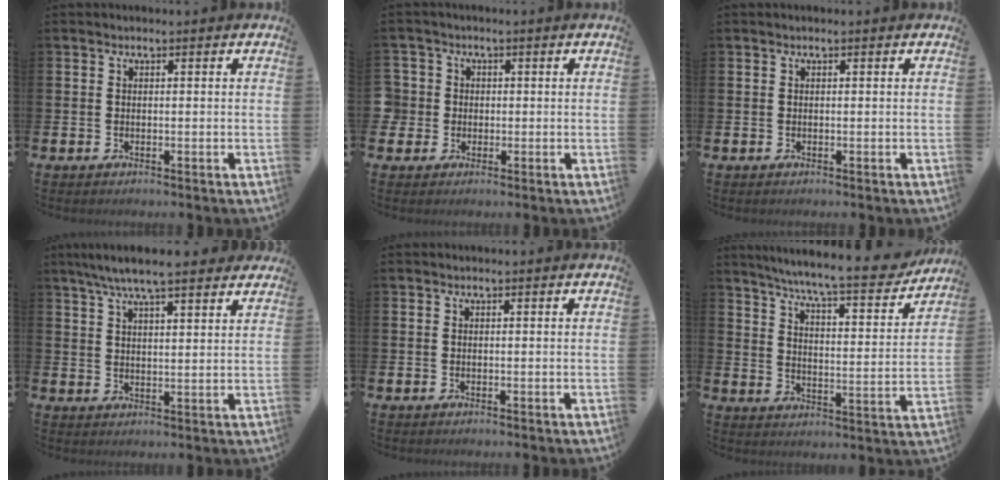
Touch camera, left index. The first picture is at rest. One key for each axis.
{"total": 3.3, "fx": 0.2, "fy": 3.3, "fz": 0.1, "tx": -0.005, "ty": 0.008, "tz": -0.004}
{"total": 0.0}
{"total": 7.2, "fx": 6.5, "fy": 1.0, "fz": 3.0, "tx": -0.074, "ty": -0.017, "tz": 0.118}
{"total": 0.0}
{"total": 8.8, "fx": 7.9, "fy": 0.5, "fz": 3.7, "tx": -0.087, "ty": -0.059, "tz": 0.130}